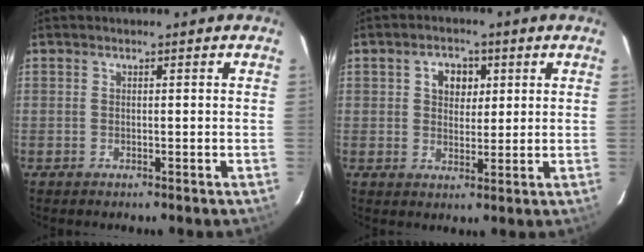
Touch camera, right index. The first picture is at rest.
{"total": 5.0, "force": [1.6, 3.8, 2.7], "torque": [-0.041, 0.014, 0.029]}